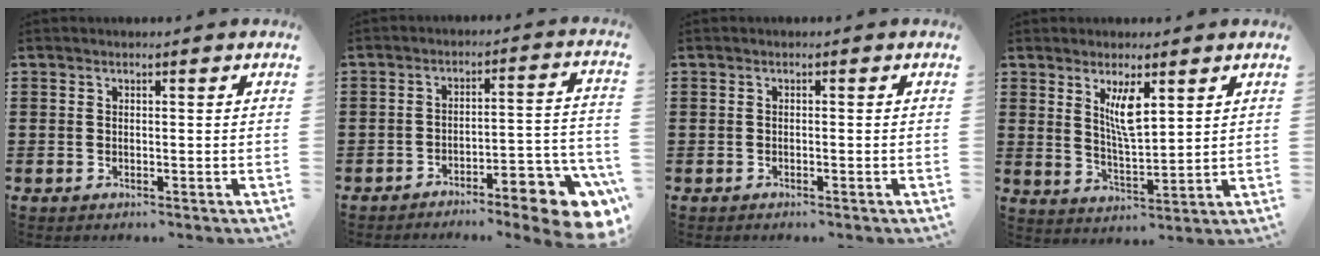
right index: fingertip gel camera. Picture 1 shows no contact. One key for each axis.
{"total": 7.5, "fx": -6.0, "fy": 1.2, "fz": 4.4, "tx": -0.054, "ty": 0.002, "tz": -0.110}
{"total": 0.6, "fx": -0.6, "fy": -0.1, "fz": 0.2, "tx": -0.005, "ty": -0.003, "tz": -0.011}
{"total": 5.7, "fx": 2.7, "fy": 1.6, "fz": 4.8, "tx": -0.093, "ty": -0.001, "tz": 0.045}